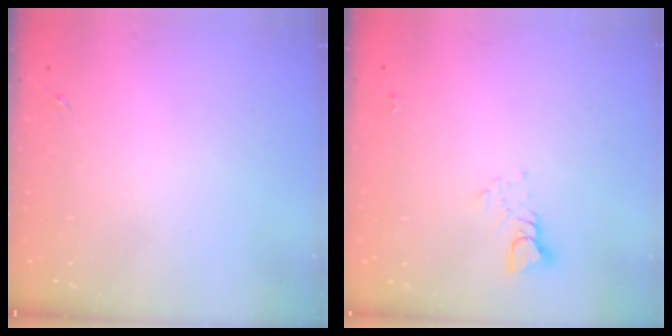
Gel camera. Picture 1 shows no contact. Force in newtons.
{"total": 3.9, "press": 3.8, "slide": 0.3}